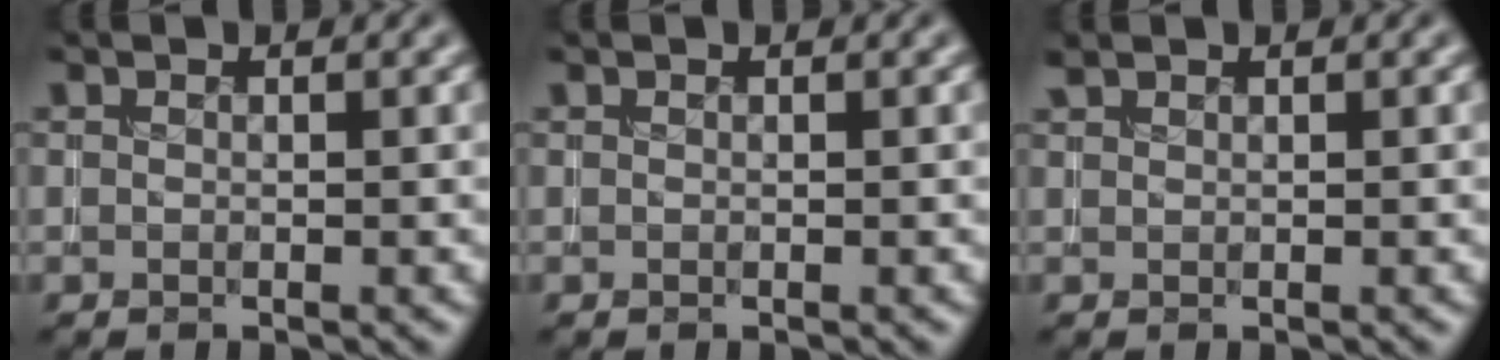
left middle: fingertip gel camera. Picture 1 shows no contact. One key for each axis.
{"total": 0.0}
{"total": 0.6, "fx": 0.6, "fy": 0.1, "fz": 0.2, "tx": -0.002, "ty": 0.001, "tz": 0.015}